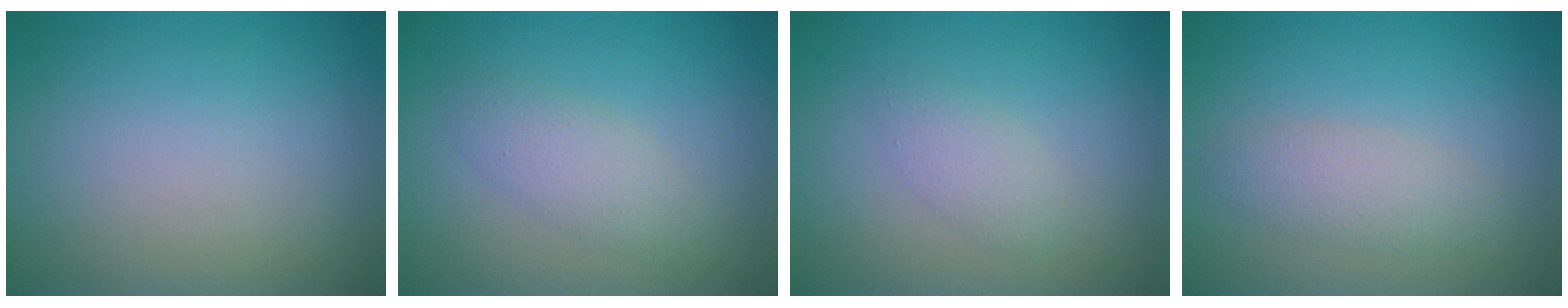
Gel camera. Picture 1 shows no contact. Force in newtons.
{"total": 2.2, "press": 2.2, "slide": 0.0}
{"total": 1.6, "press": 1.6, "slide": 0.1}
{"total": 2.2, "press": 2.2, "slide": 0.1}